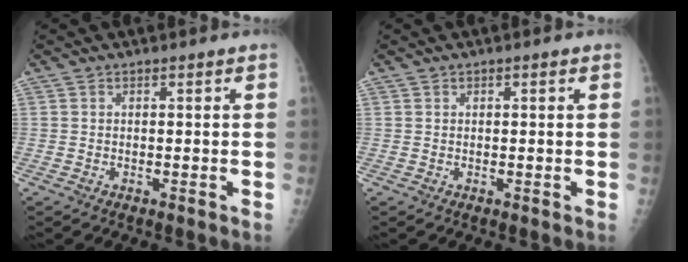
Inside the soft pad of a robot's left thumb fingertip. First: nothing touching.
{"total": 0.6, "force": [0.3, 0.3, 0.5], "torque": [-0.003, 0.001, 0.004]}